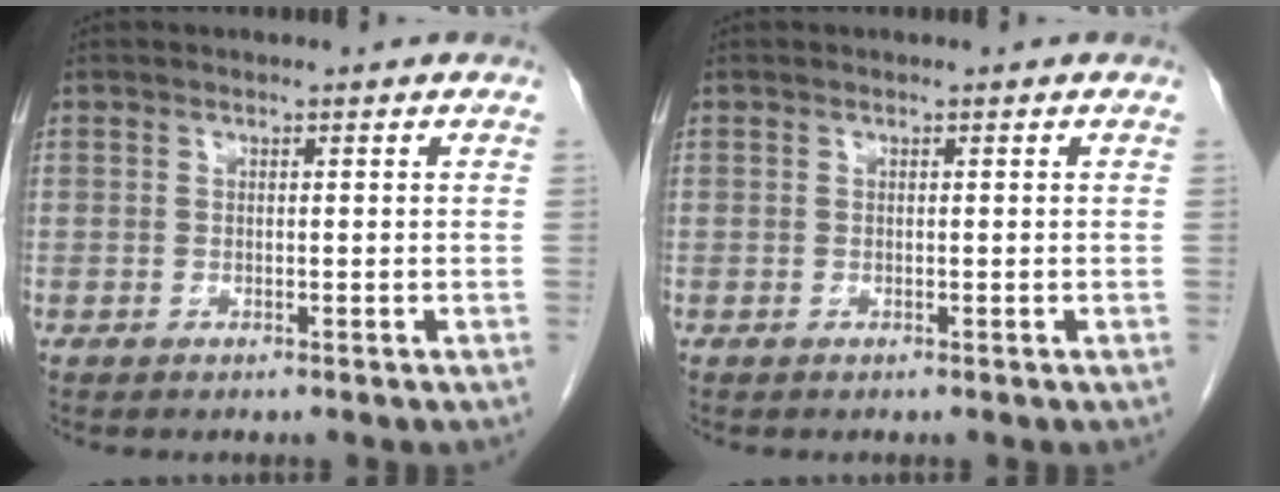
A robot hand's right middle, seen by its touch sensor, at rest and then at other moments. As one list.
[{"total": 0.0}]